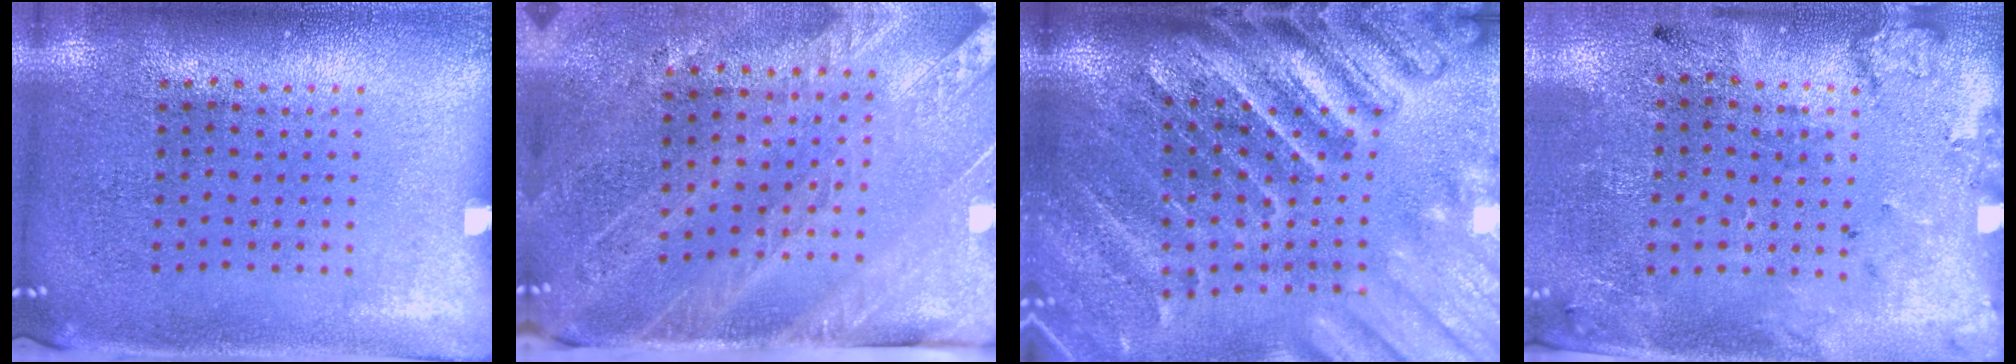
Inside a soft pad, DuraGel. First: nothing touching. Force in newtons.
{"total": 3.4, "press": 2.9, "slide": 1.8}
{"total": 4.1, "press": 3.5, "slide": 2.2}
{"total": 2.3, "press": 1.4, "slide": 1.9}